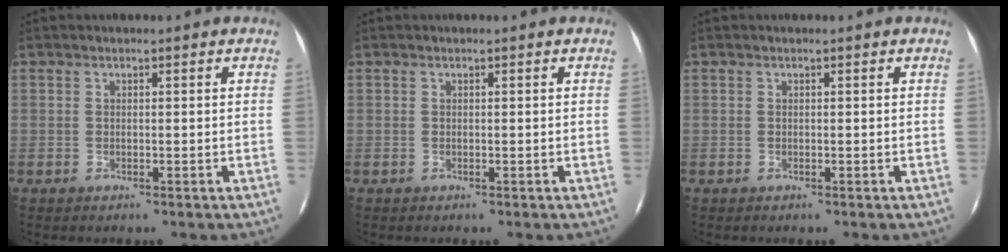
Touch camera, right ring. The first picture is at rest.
{"total": 0.0}
{"total": 0.0}